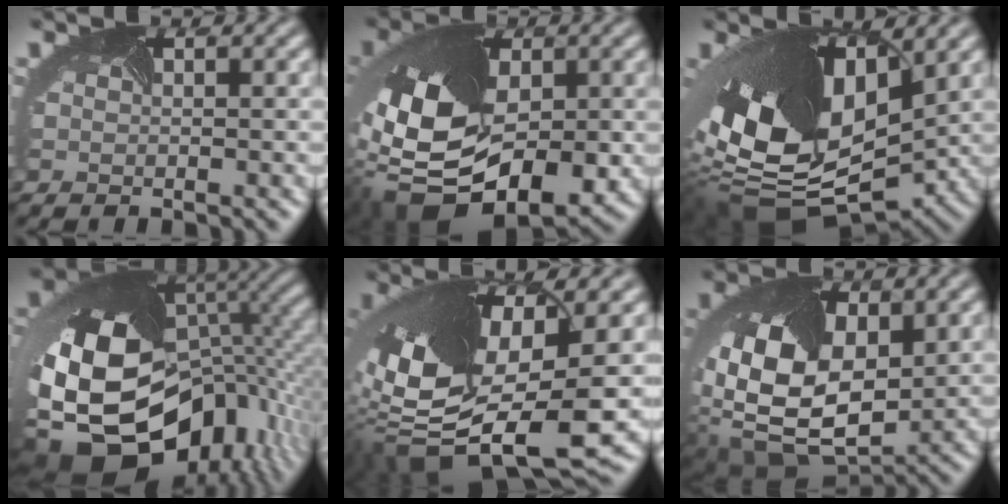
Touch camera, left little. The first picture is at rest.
{"total": 15.2, "force": [-3.6, 10.0, 10.9], "torque": [-0.221, -0.042, -0.039]}
{"total": 16.1, "force": [-0.6, 9.7, 12.9], "torque": [-0.259, -0.039, 0.011]}
{"total": 19.7, "force": [-6.2, 13.4, 13.1], "torque": [-0.263, -0.051, -0.079]}
{"total": 16.2, "force": [-1.6, 7.8, 14.0], "torque": [-0.303, -0.046, -0.013]}
{"total": 12.0, "force": [1.1, 7.9, 8.9], "torque": [-0.206, -0.027, 0.028]}